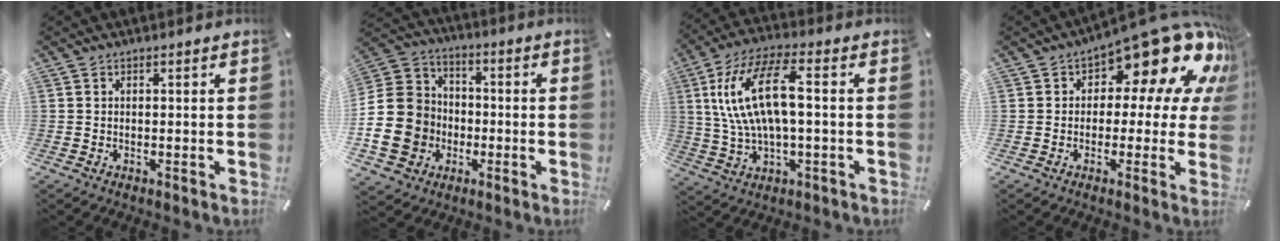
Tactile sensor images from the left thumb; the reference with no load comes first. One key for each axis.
{"total": 16.9, "fx": -3.9, "fy": 15.0, "fz": 6.8, "tx": -0.149, "ty": 0.026, "tz": -0.068}
{"total": 16.2, "fx": 2.6, "fy": 6.9, "fz": 14.4, "tx": -0.304, "ty": 0.003, "tz": 0.040}
{"total": 17.0, "fx": 9.0, "fy": 8.2, "fz": 11.9, "tx": -0.149, "ty": -0.071, "tz": 0.147}